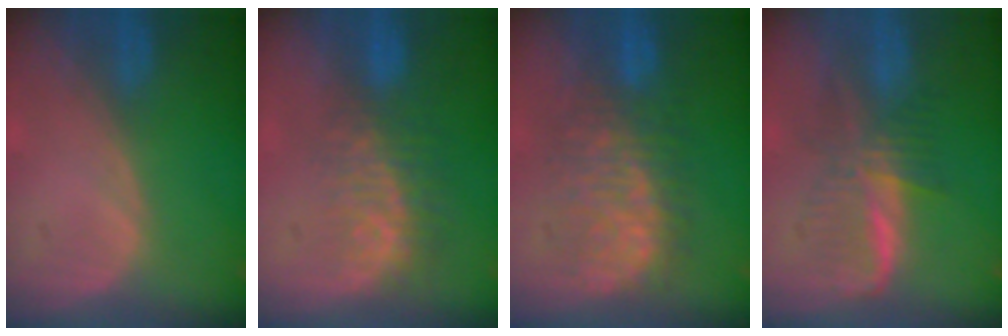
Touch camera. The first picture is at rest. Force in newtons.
{"total": 8.1, "press": 7.0, "slide": 4.2}
{"total": 8.8, "press": 8.8, "slide": 0.6}
{"total": 5.9, "press": 5.8, "slide": 0.8}